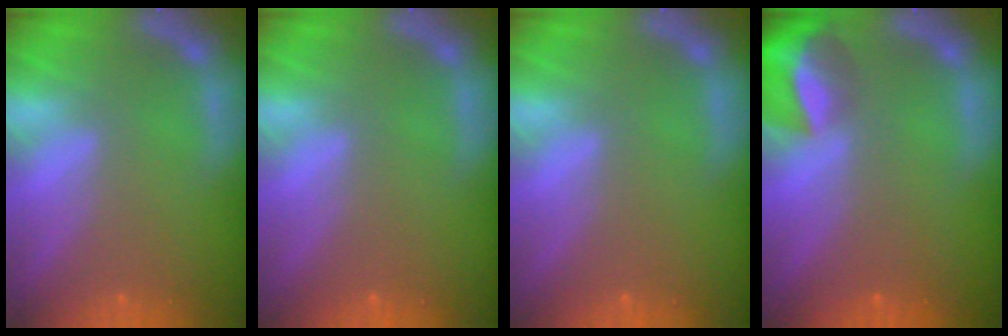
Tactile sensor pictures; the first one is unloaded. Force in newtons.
{"total": 0.0}
{"total": 0.0}
{"total": 6.4}